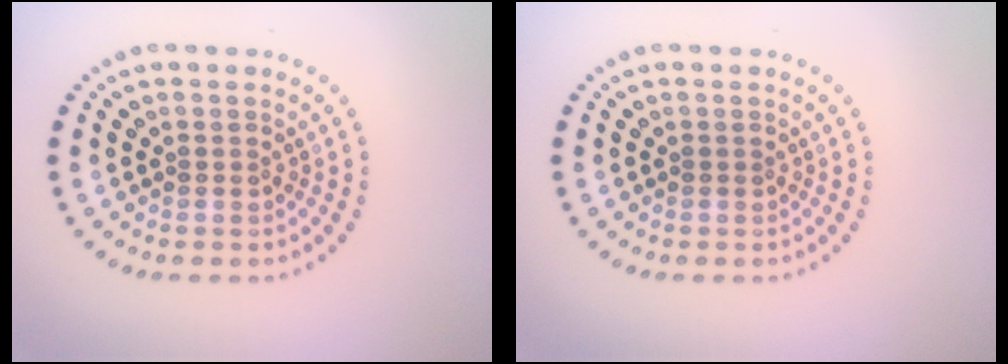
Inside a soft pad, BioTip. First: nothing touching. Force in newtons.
{"total": 0.0}